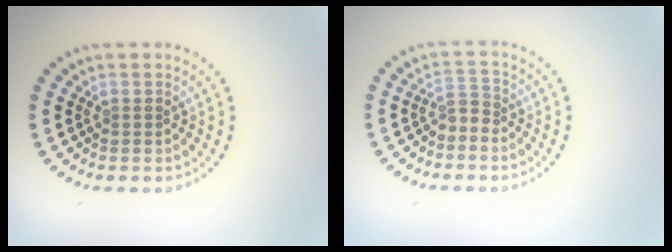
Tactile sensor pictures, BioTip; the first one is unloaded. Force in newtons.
{"total": 1.8, "press": 1.2, "slide": 1.3}